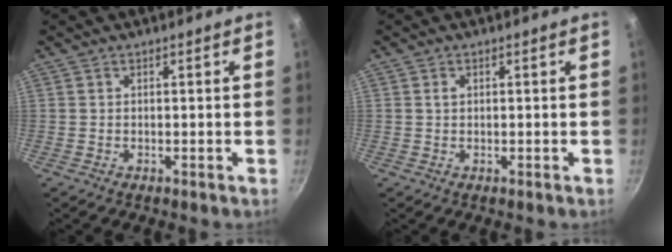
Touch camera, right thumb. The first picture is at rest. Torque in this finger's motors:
{"motor_torque": [0.23, 0.60, 0.47, 0.40, -0.03]}